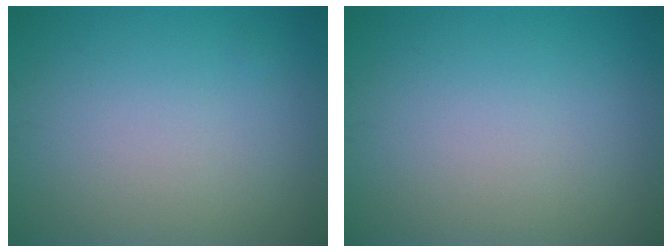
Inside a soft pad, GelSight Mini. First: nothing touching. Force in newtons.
{"total": 0.0}